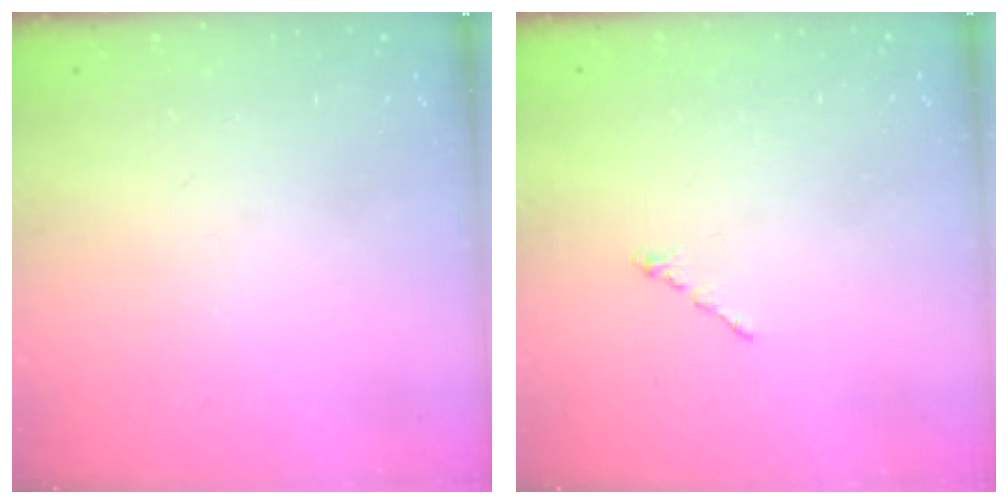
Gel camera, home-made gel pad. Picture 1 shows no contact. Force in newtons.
{"total": 0.0}